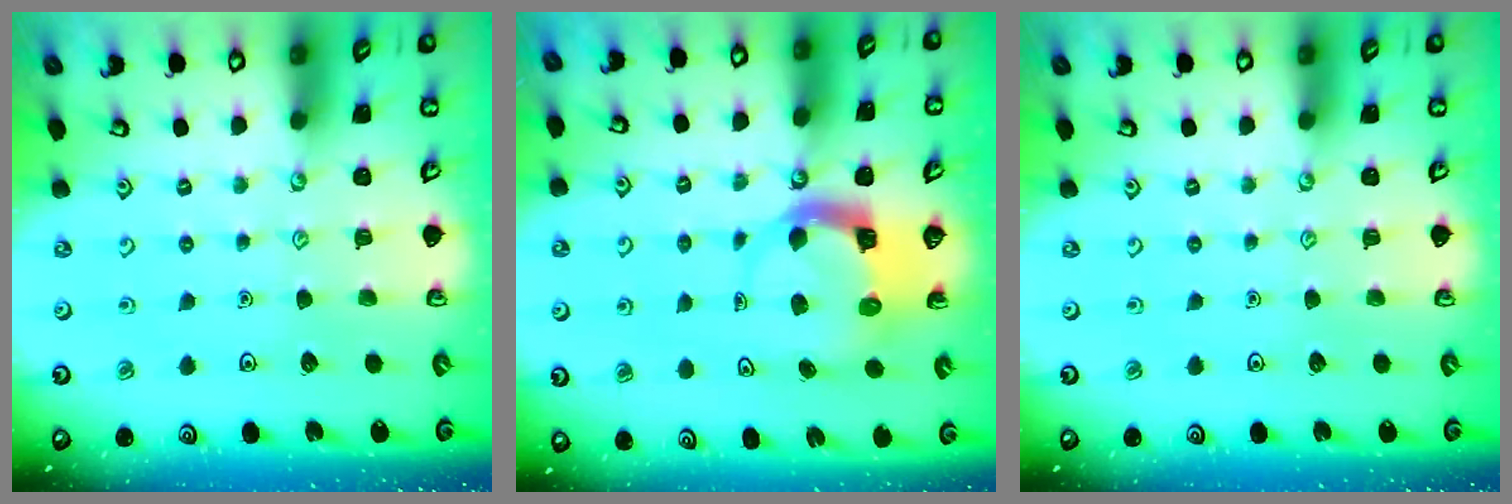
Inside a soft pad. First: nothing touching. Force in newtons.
{"total": 4.5, "press": 4.5, "slide": 0.3}
{"total": 0.0}